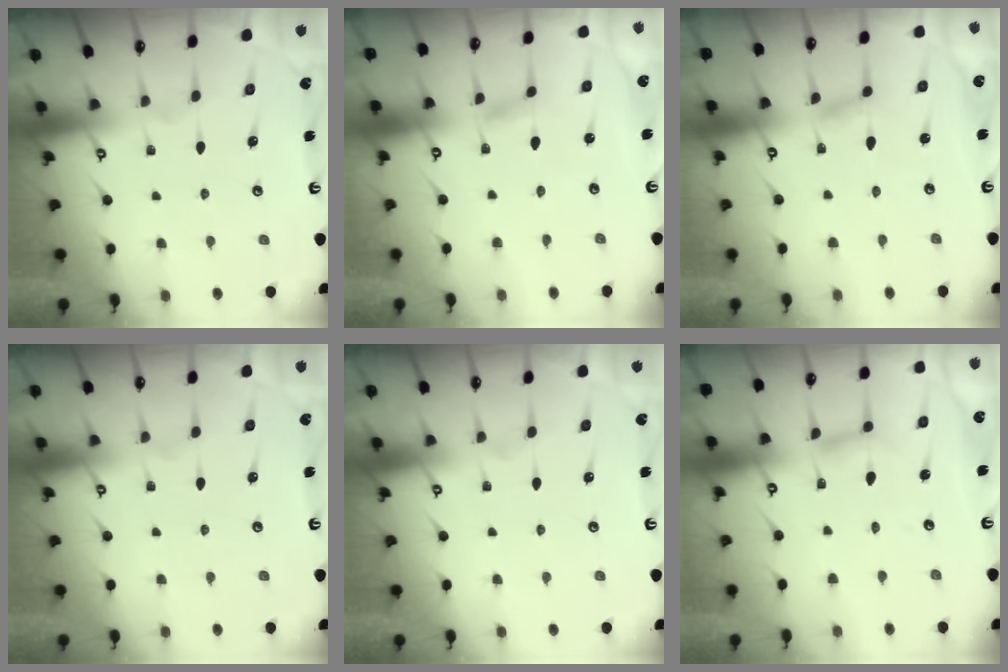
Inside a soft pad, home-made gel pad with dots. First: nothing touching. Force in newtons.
{"total": 1.9, "press": 1.9, "slide": 0.2}
{"total": 2.5, "press": 2.5, "slide": 0.1}
{"total": 0.0}
{"total": 0.0}
{"total": 6.5, "press": 6.5, "slide": 0.6}